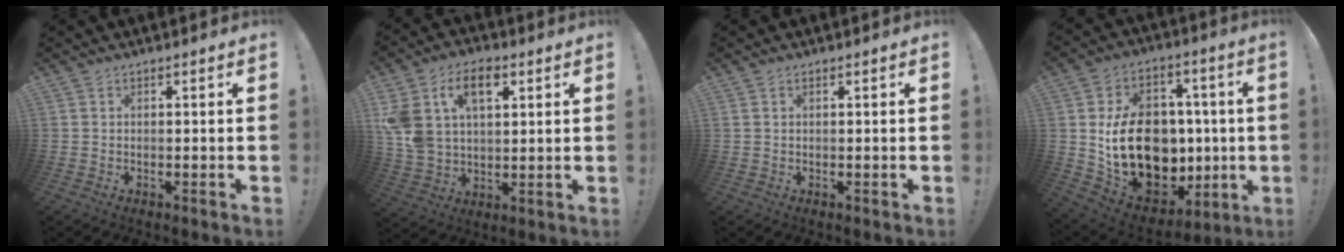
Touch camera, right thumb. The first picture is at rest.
{"total": 15.6, "force": [6.5, 10.1, 9.9], "torque": [-0.189, -0.019, 0.116]}
{"total": 0.7, "force": [0.4, 0.3, 0.4], "torque": [-0.015, 0.003, 0.010]}
{"total": 22.1, "force": [-0.1, 16.8, 14.3], "torque": [-0.250, 0.002, 0.035]}